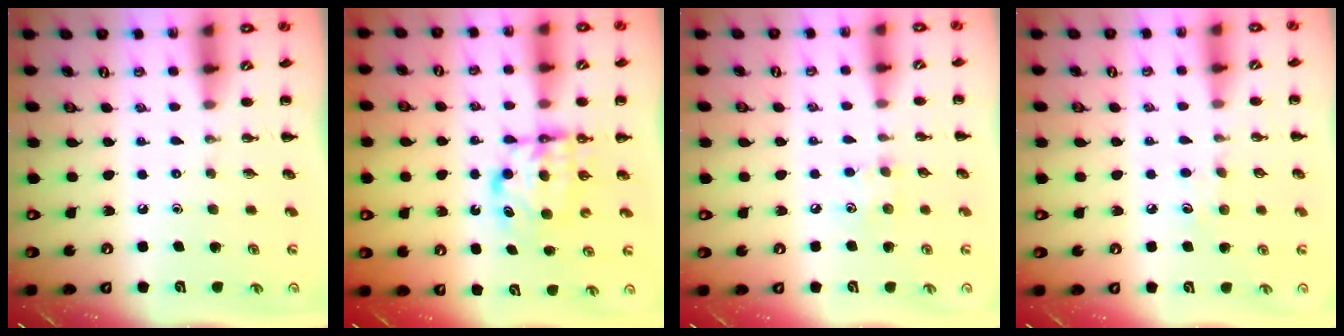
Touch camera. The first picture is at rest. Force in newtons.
{"total": 6.4, "press": 6.4, "slide": 0.4}
{"total": 5.7, "press": 5.5, "slide": 1.4}
{"total": 4.9, "press": 4.8, "slide": 1.3}